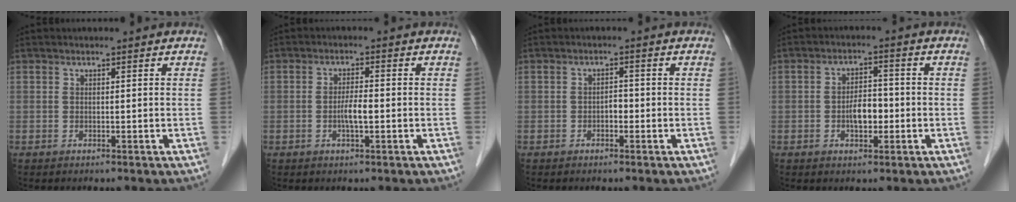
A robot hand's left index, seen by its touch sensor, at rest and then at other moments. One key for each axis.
{"total": 3.0, "fx": -0.8, "fy": 0.5, "fz": 2.8, "tx": -0.055, "ty": -0.002, "tz": -0.016}
{"total": 1.5, "fx": -0.8, "fy": 0.8, "fz": 1.1, "tx": -0.013, "ty": 0.002, "tz": -0.014}
{"total": 4.3, "fx": -1.3, "fy": 2.1, "fz": 3.5, "tx": -0.062, "ty": 0.004, "tz": -0.022}